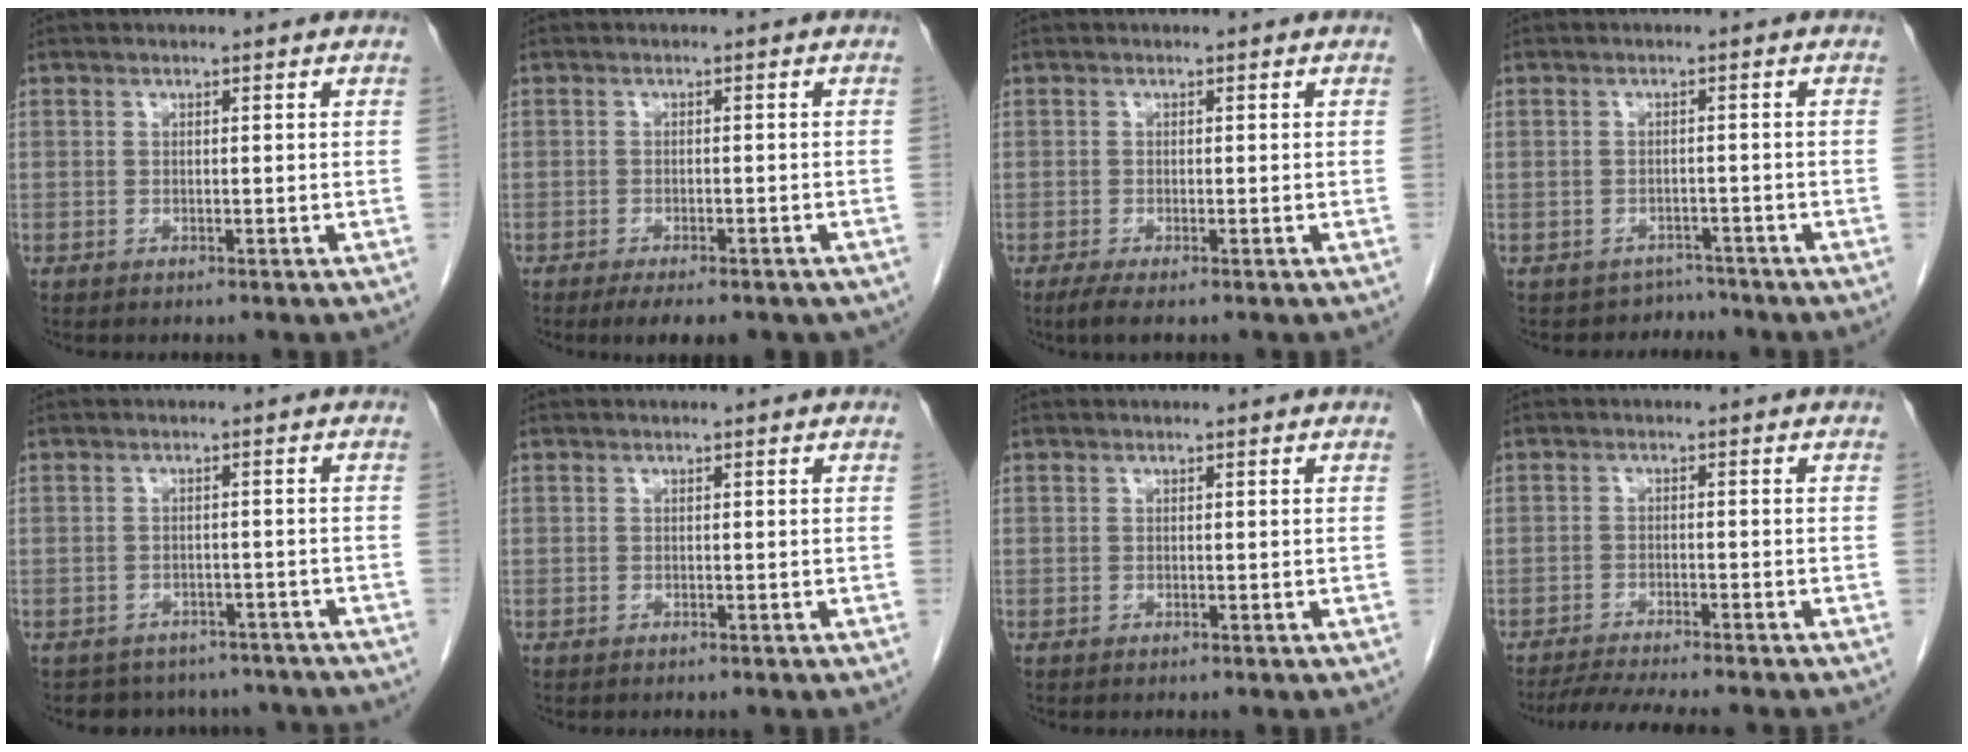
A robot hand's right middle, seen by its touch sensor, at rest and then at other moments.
{"total": 8.2, "force": [-6.1, 2.9, 4.7], "torque": [-0.052, -0.005, -0.076]}
{"total": 2.1, "force": [-1.4, 0.2, 1.6], "torque": [-0.036, -0.008, -0.029]}
{"total": 2.9, "force": [-2.4, 1.0, -1.2], "torque": [0.018, 0.008, -0.036]}
{"total": 9.0, "force": [-7.9, 4.3, 0.9], "torque": [-0.008, 0.018, -0.084]}
{"total": 0.0}
{"total": 0.0}
{"total": 8.8, "force": [-7.9, 0.2, 4.0], "torque": [-0.059, -0.013, -0.122]}